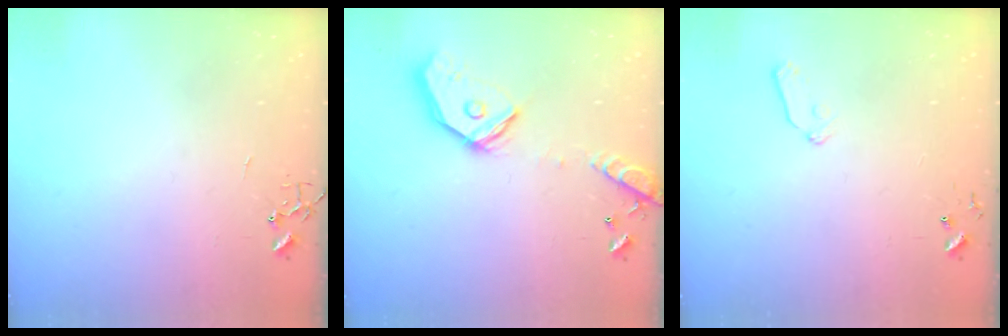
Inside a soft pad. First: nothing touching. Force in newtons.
{"total": 17.6, "press": 17.4, "slide": 2.7}
{"total": 6.5, "press": 6.4, "slide": 1.0}